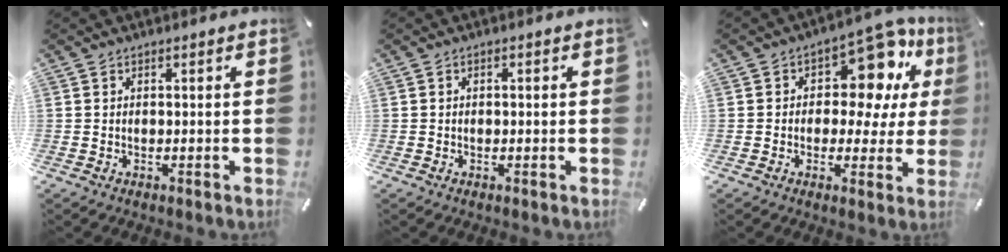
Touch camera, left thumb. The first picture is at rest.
{"total": 0.7, "force": [-0.1, 0.6, 0.4], "torque": [-0.007, 0.003, -0.004]}
{"total": 13.7, "force": [6.9, 8.1, 8.6], "torque": [-0.108, -0.050, 0.121]}